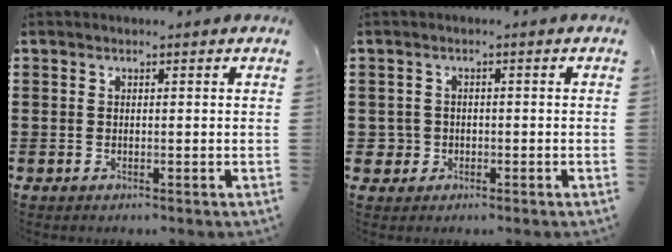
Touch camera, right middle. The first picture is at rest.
{"total": 2.2, "force": [-0.6, 2.1, 0.3], "torque": [-0.016, 0.004, -0.016]}